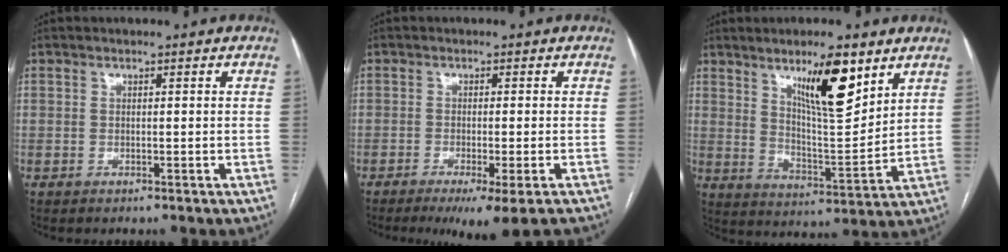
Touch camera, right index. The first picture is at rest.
{"total": 8.3, "force": [-6.1, -0.1, 5.6], "torque": [-0.067, -0.020, -0.092]}
{"total": 12.1, "force": [7.1, 2.2, 9.5], "torque": [-0.157, -0.008, 0.122]}